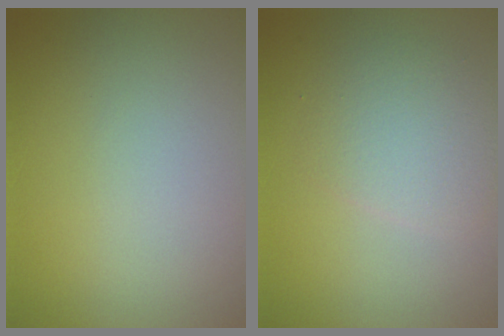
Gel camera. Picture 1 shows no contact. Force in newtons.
{"total": 3.0, "press": 3.0, "slide": 0.1}